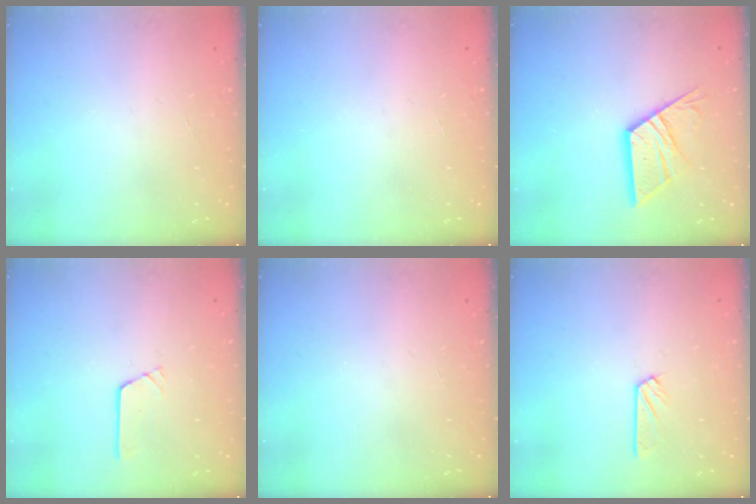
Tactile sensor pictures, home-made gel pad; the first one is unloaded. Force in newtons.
{"total": 0.0}
{"total": 12.8, "press": 12.7, "slide": 1.1}
{"total": 2.6, "press": 2.6, "slide": 0.2}
{"total": 0.0}
{"total": 5.7, "press": 5.7, "slide": 0.5}